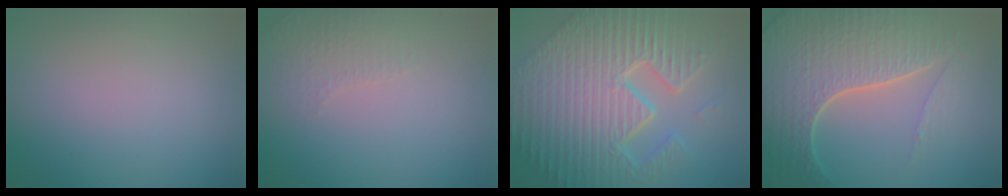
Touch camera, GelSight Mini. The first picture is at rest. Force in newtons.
{"total": 1.6, "press": 1.6, "slide": 0.4}
{"total": 11.7, "press": 7.5, "slide": 9.0}
{"total": 7.5, "press": 5.6, "slide": 5.0}